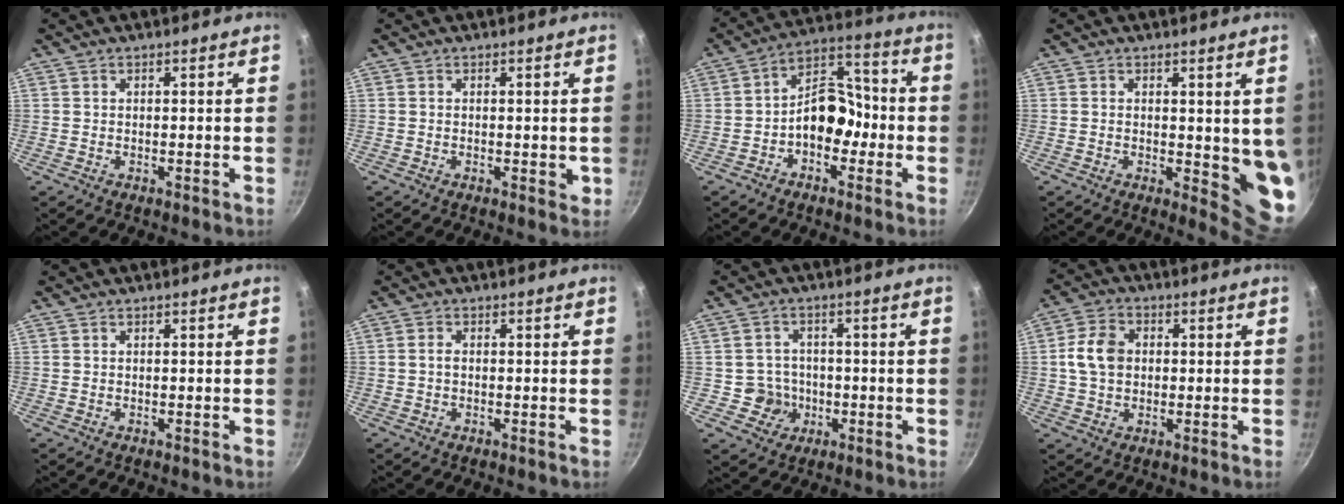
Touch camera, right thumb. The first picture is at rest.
{"total": 1.6, "force": [-0.1, 0.9, 1.3], "torque": [-0.012, -0.001, -0.002]}
{"total": 10.3, "force": [-2.6, 7.0, 7.0], "torque": [-0.062, 0.057, -0.054]}
{"total": 6.9, "force": [0.6, 2.9, 6.3], "torque": [-0.068, -0.026, 0.008]}
{"total": 0.0}
{"total": 1.4, "force": [-0.2, 0.9, 1.0], "torque": [-0.016, 0.008, -0.004]}
{"total": 5.6, "force": [-1.2, 5.4, 1.0], "torque": [0.017, 0.016, -0.017]}
{"total": 7.9, "force": [0.5, 6.1, 5.0], "torque": [-0.079, 0.013, 0.000]}